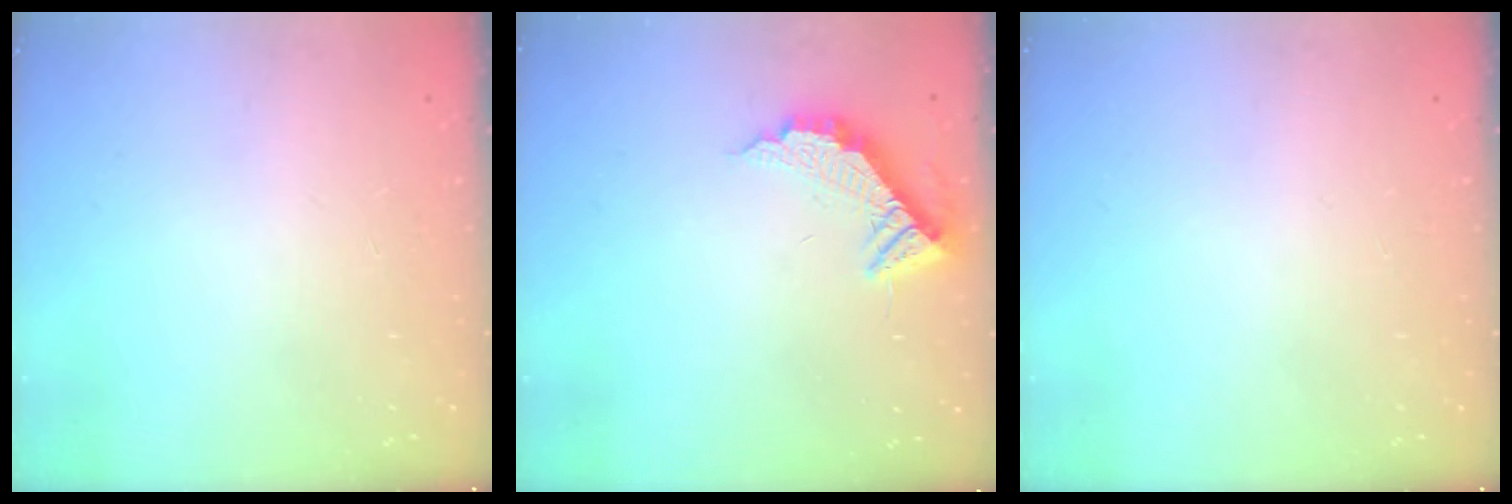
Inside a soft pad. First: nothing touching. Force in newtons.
{"total": 11.5, "press": 11.5, "slide": 0.6}
{"total": 0.0}